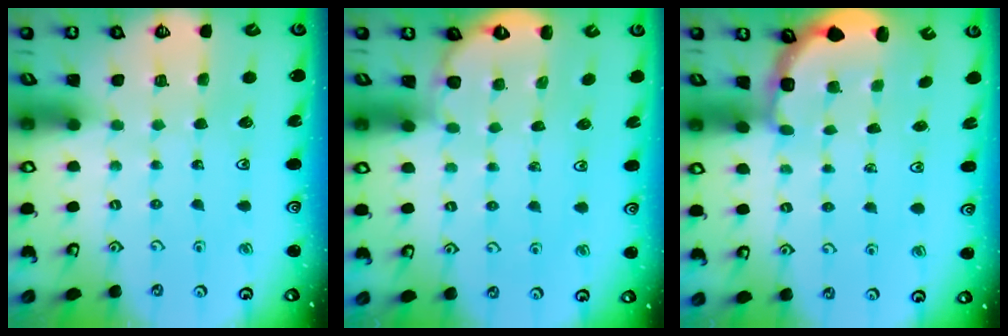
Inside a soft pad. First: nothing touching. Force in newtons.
{"total": 2.4, "press": 2.3, "slide": 0.7}
{"total": 2.7, "press": 2.3, "slide": 1.4}